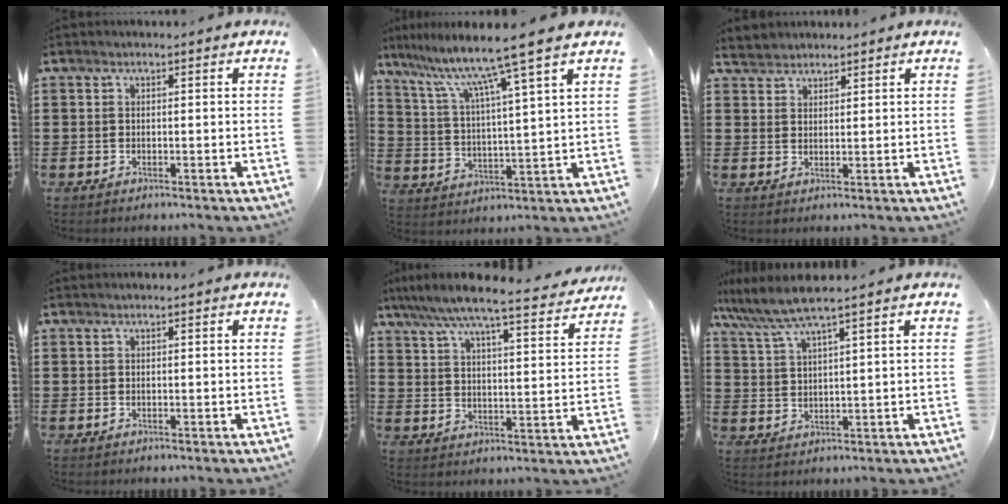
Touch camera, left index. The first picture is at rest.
{"total": 10.1, "force": [7.8, -1.0, 6.4], "torque": [-0.152, -0.043, 0.122]}
{"total": 2.1, "force": [2.0, 0.7, -0.4], "torque": [0.000, 0.005, 0.040]}
{"total": 0.0}
{"total": 6.8, "force": [6.1, -0.3, 3.0], "torque": [-0.084, -0.041, 0.100]}
{"total": 5.6, "force": [4.5, 0.0, 3.5], "torque": [-0.081, -0.014, 0.077]}